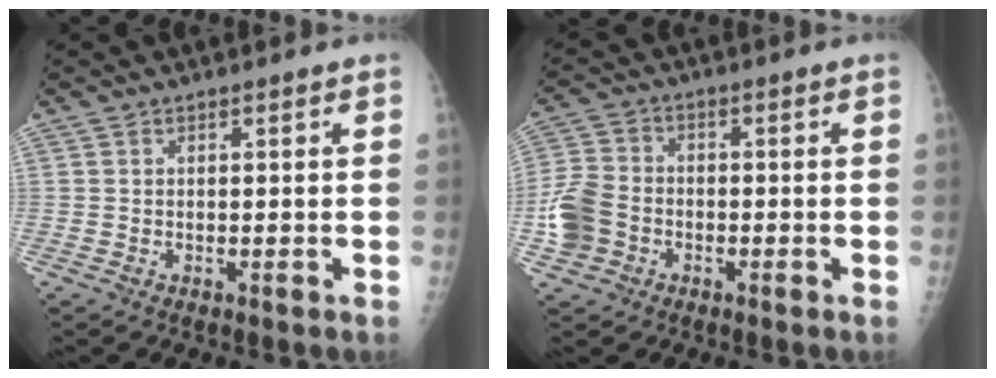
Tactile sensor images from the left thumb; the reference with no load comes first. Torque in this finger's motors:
{"motor_torque": [-0.02, 0.06, 0.37, 0.32, 0.05]}